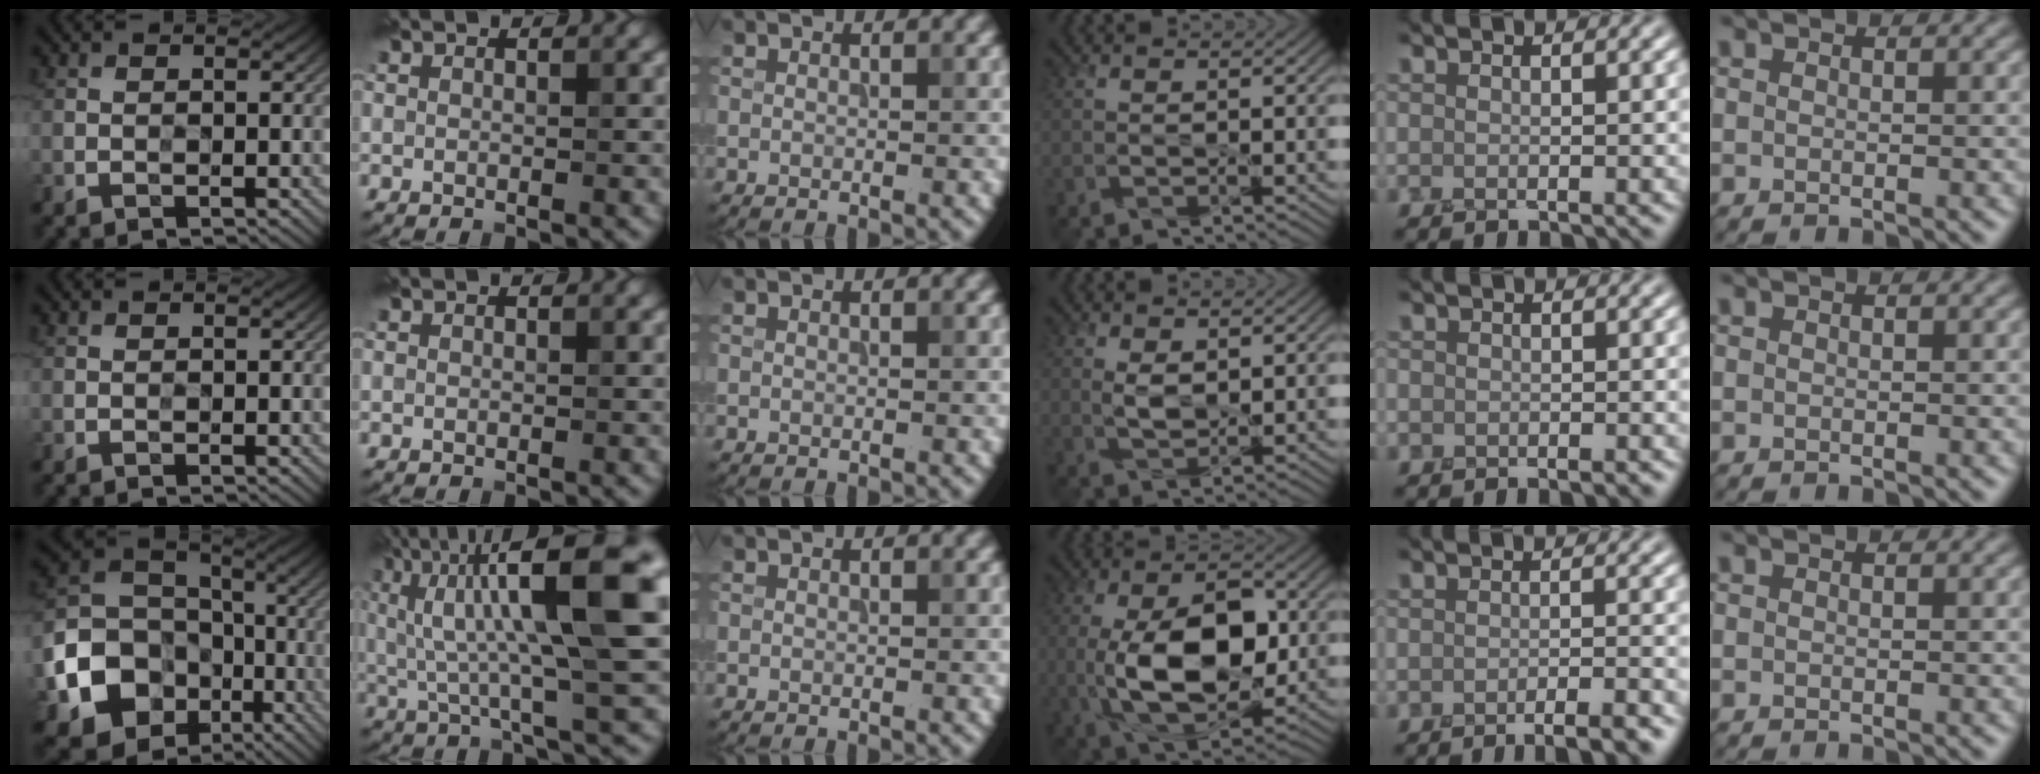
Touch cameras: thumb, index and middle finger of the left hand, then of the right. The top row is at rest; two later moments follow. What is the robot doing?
{"motion": "peel", "object": "bandage"}